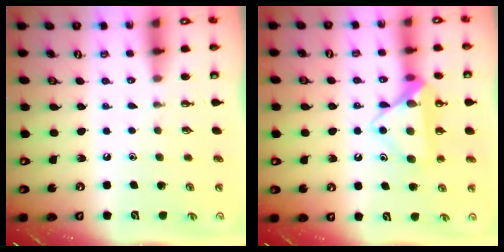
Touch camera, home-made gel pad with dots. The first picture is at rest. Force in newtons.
{"total": 14.5, "press": 14.5, "slide": 0.8}